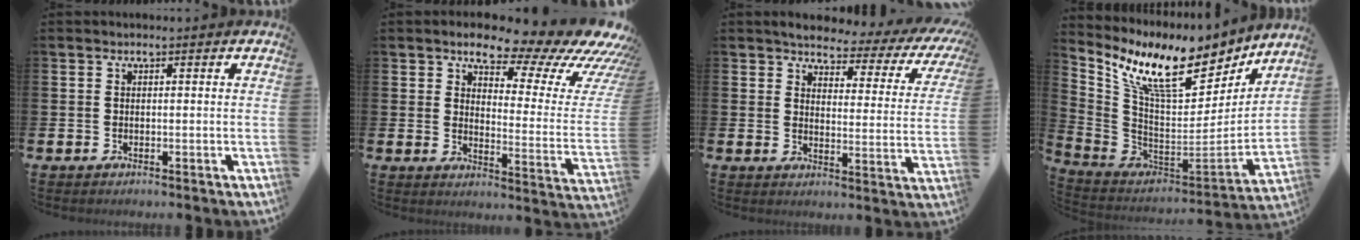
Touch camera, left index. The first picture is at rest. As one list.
[{"total": 10.3, "force": [8.4, 3.4, 4.9], "torque": [-0.071, -0.078, 0.127]}, {"total": 3.5, "force": [3.0, 1.2, 1.2], "torque": [-0.036, -0.035, 0.042]}, {"total": 11.9, "force": [8.9, 4.4, 6.5], "torque": [-0.155, -0.062, 0.157]}]